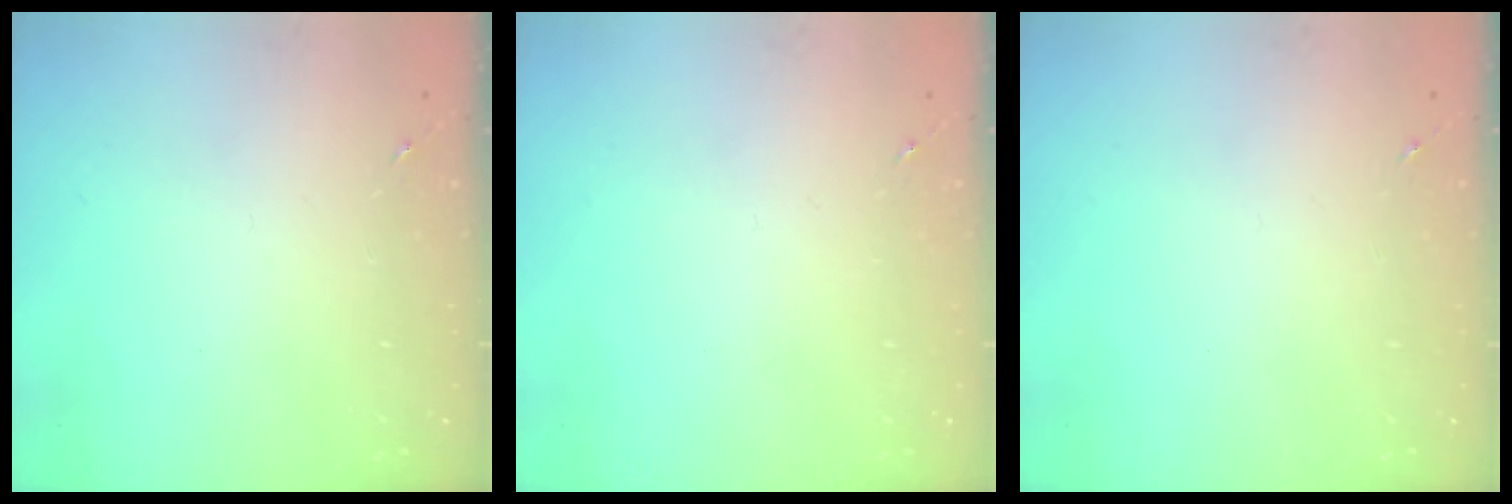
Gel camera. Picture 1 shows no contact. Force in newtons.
{"total": 0.0}
{"total": 0.0}